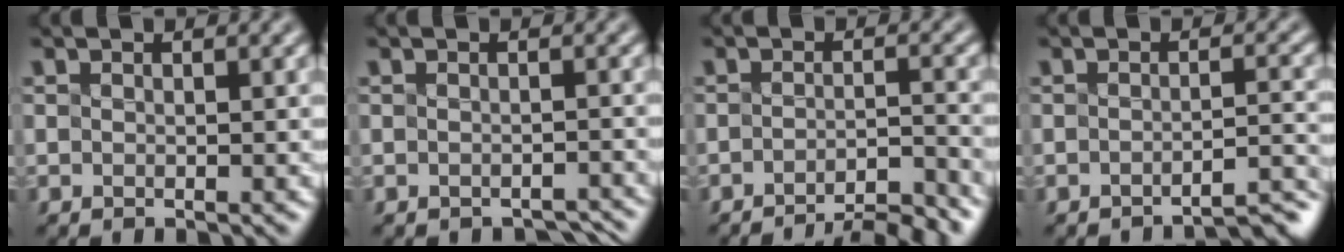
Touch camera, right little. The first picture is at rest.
{"total": 1.3, "force": [-1.2, 0.3, 0.3], "torque": [-0.001, -0.001, -0.015]}
{"total": 5.4, "force": [-4.5, 0.9, 2.9], "torque": [-0.036, 0.008, -0.066]}
{"total": 3.4, "force": [-3.0, 0.4, 1.4], "torque": [-0.008, 0.013, -0.048]}